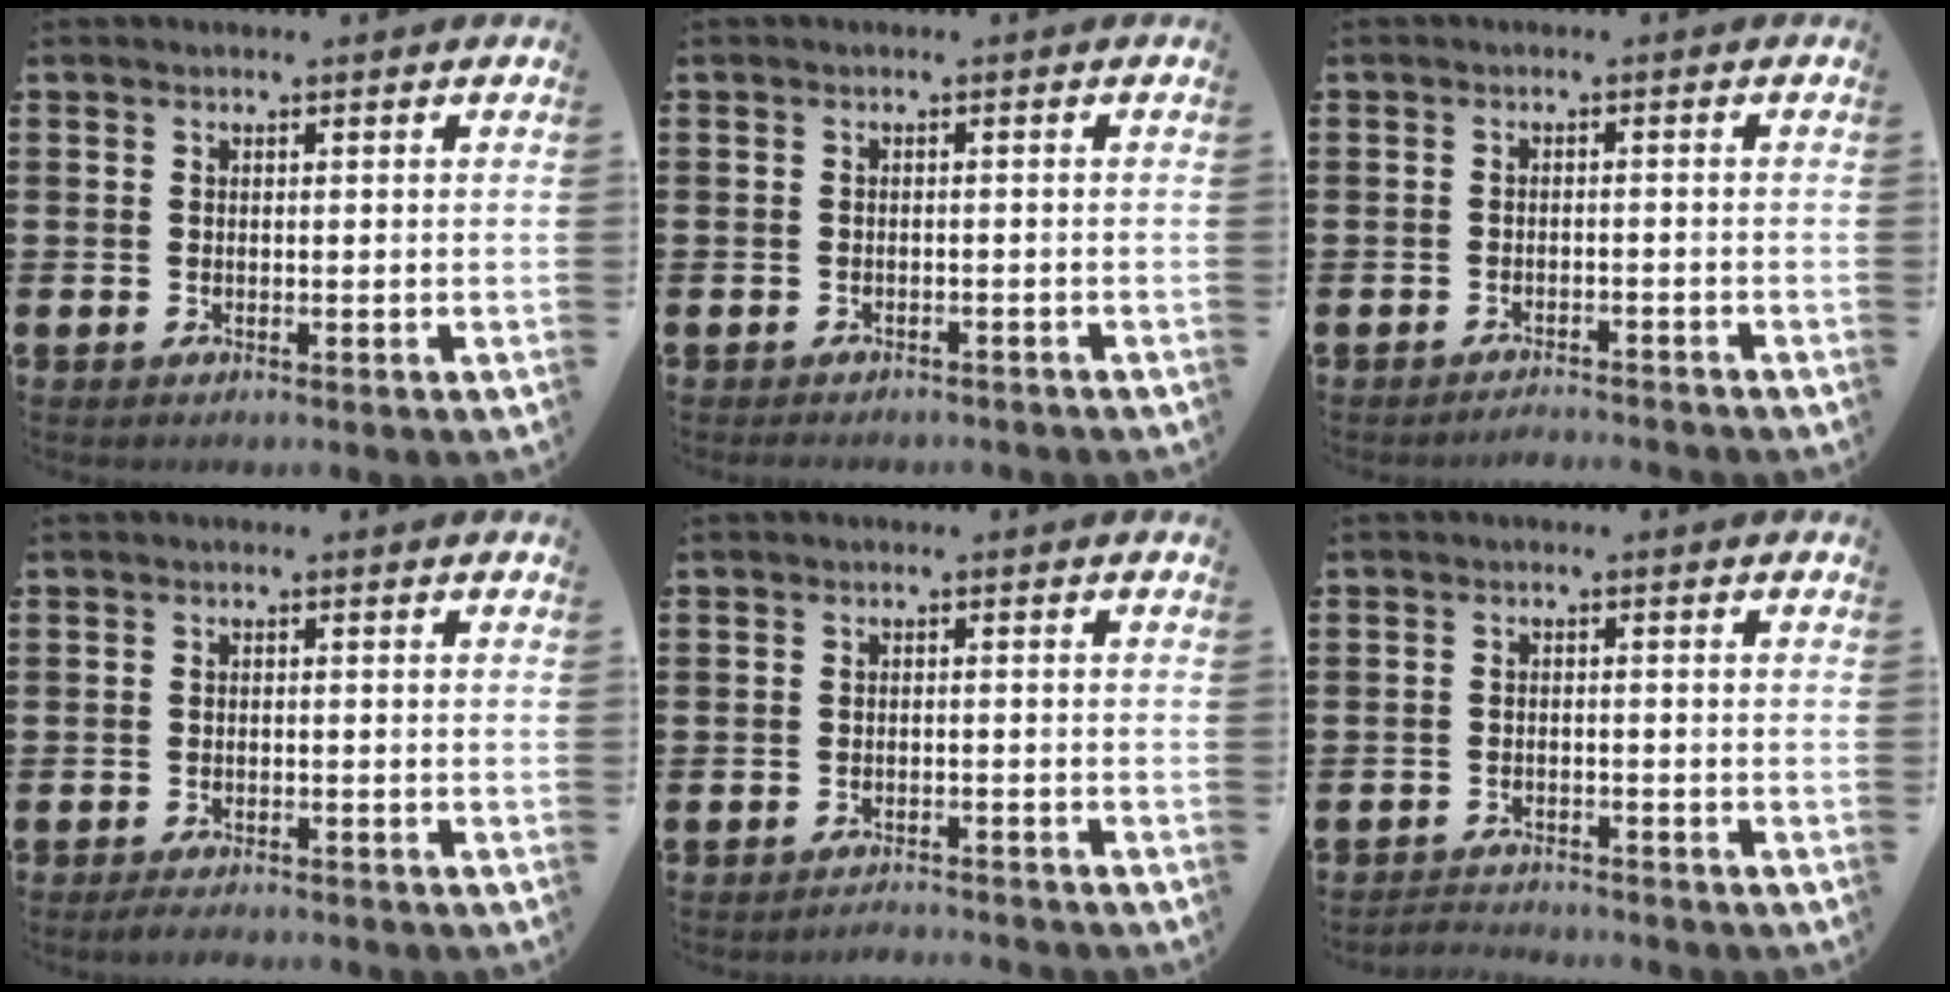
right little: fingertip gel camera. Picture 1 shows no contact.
{"total": 0.9, "force": [-0.9, 0.1, 0.1], "torque": [-0.004, -0.001, -0.019]}
{"total": 1.6, "force": [-1.6, -0.1, -0.1], "torque": [-0.002, 0.005, -0.033]}
{"total": 1.4, "force": [-1.3, 0.1, 0.4], "torque": [-0.009, 0.002, -0.026]}
{"total": 1.5, "force": [-1.5, -0.1, -0.1], "torque": [-0.002, 0.005, -0.032]}
{"total": 2.0, "force": [-2.0, 0.1, -0.2], "torque": [-0.003, 0.003, -0.044]}